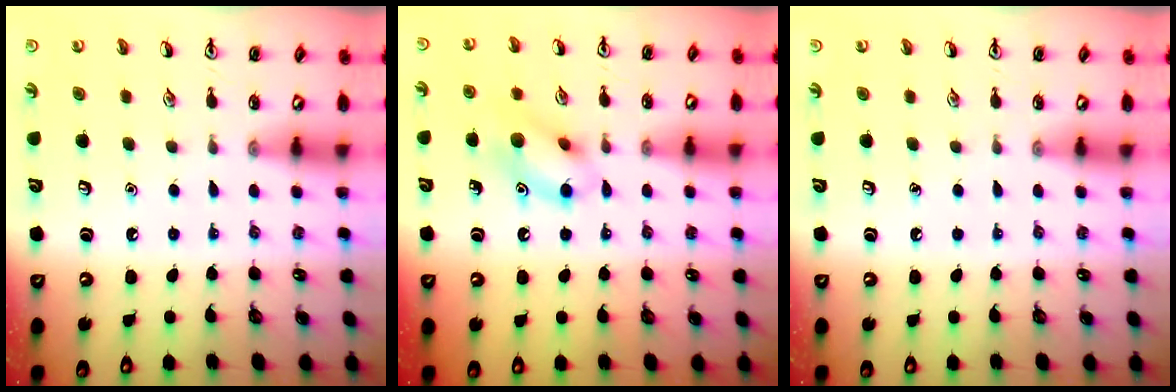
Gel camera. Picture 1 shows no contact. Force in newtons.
{"total": 11.2, "press": 11.2, "slide": 1.2}
{"total": 0.0}